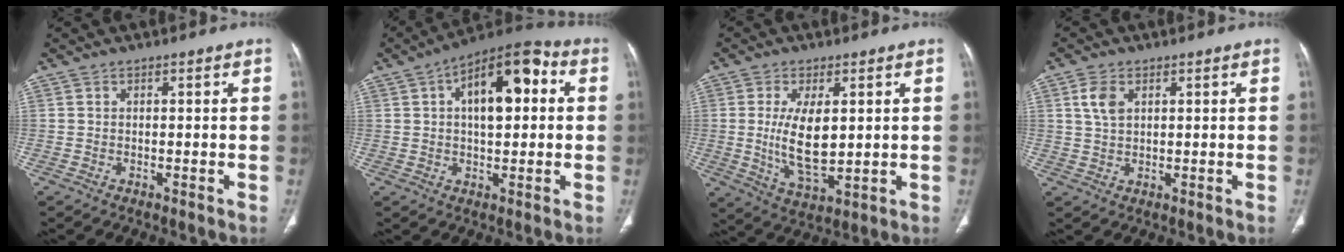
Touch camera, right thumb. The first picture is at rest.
{"total": 14.7, "force": [3.2, 7.1, 12.4], "torque": [-0.167, 0.028, 0.042]}
{"total": 10.8, "force": [1.1, 5.0, 9.5], "torque": [-0.166, -0.022, 0.031]}
{"total": 4.1, "force": [1.5, 2.5, 2.8], "torque": [-0.054, -0.001, 0.034]}